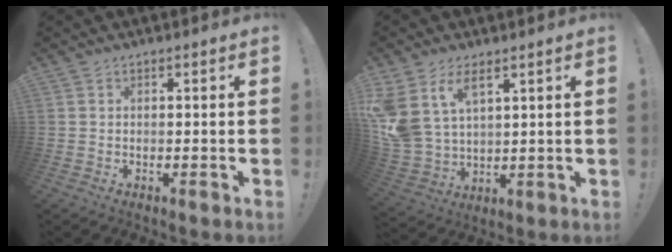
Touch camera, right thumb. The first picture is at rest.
{"total": 11.7, "force": [6.4, 6.7, 7.1], "torque": [-0.161, -0.040, 0.123]}